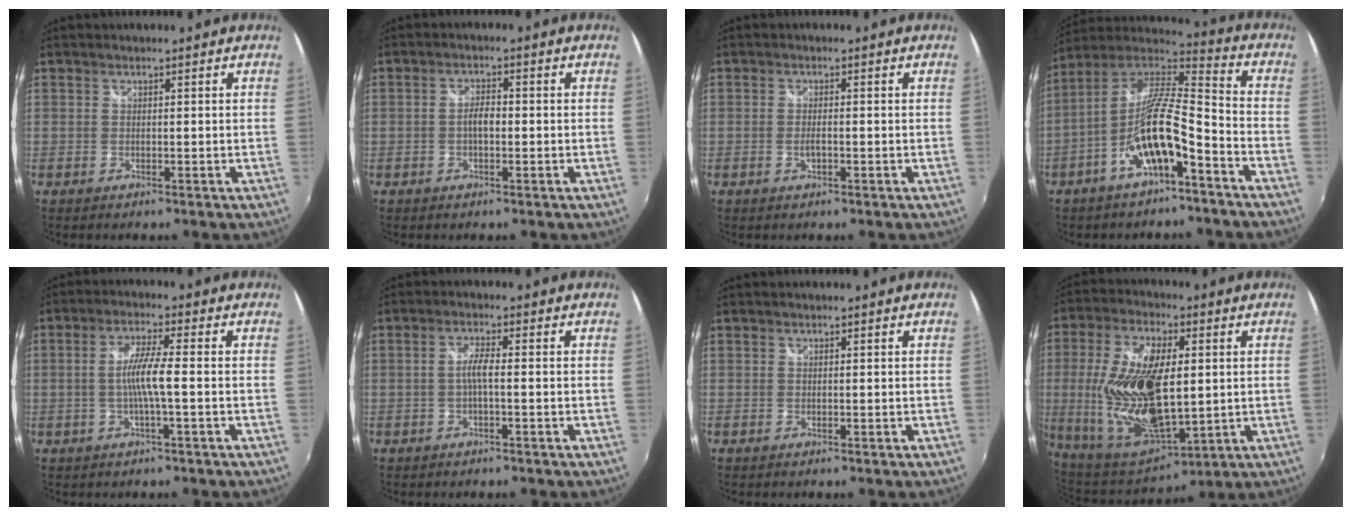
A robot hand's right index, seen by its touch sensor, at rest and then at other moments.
{"total": 2.5, "force": [-0.5, 1.1, 2.2], "torque": [-0.041, 0.005, -0.011]}
{"total": 1.8, "force": [-0.7, 0.6, 1.5], "torque": [-0.032, -0.002, -0.012]}
{"total": 14.5, "force": [-6.8, 3.0, 12.4], "torque": [-0.239, -0.005, -0.126]}
{"total": 5.5, "force": [-1.1, -0.3, 5.3], "torque": [-0.104, -0.001, -0.018]}
{"total": 2.3, "force": [-0.7, 0.0, 2.2], "torque": [-0.045, 0.003, -0.013]}
{"total": 0.0}
{"total": 22.9, "force": [0.6, 10.5, 20.3], "torque": [-0.420, -0.012, 0.026]}